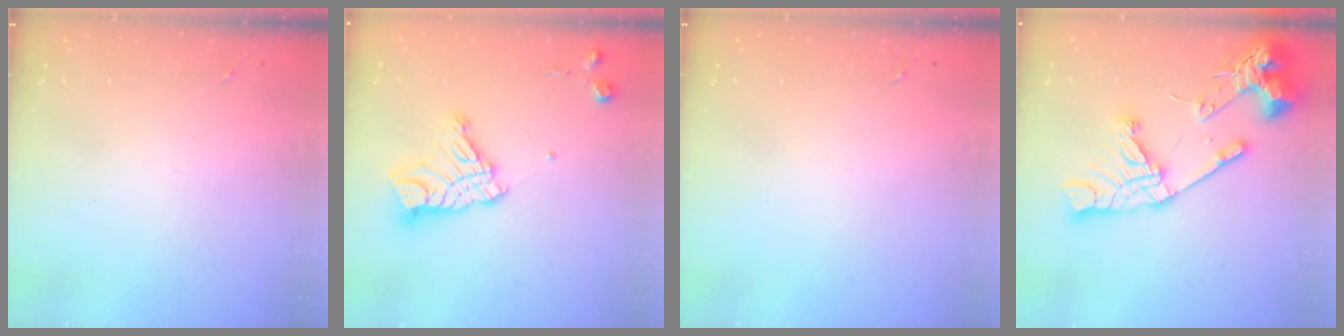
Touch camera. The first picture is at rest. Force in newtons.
{"total": 14.5, "press": 14.5, "slide": 1.3}
{"total": 0.0}
{"total": 20.6, "press": 20.5, "slide": 2.4}